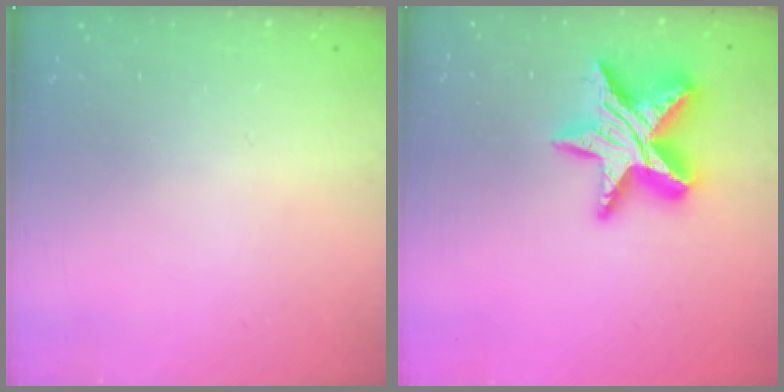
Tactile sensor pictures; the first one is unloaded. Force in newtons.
{"total": 17.4, "press": 17.3, "slide": 1.4}